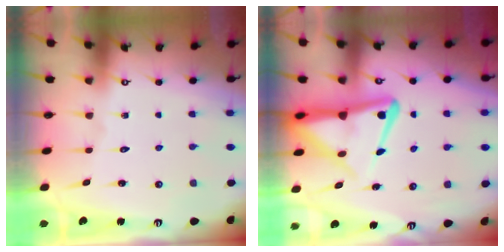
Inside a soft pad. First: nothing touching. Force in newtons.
{"total": 11.1, "press": 11.0, "slide": 1.3}